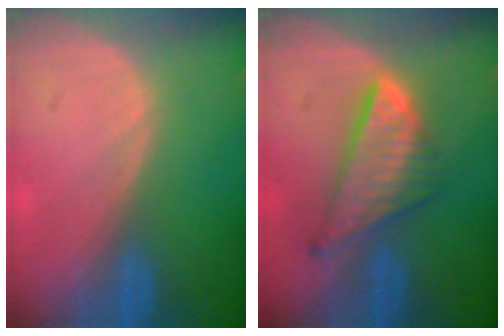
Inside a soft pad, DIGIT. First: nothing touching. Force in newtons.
{"total": 8.6, "press": 7.3, "slide": 4.4}